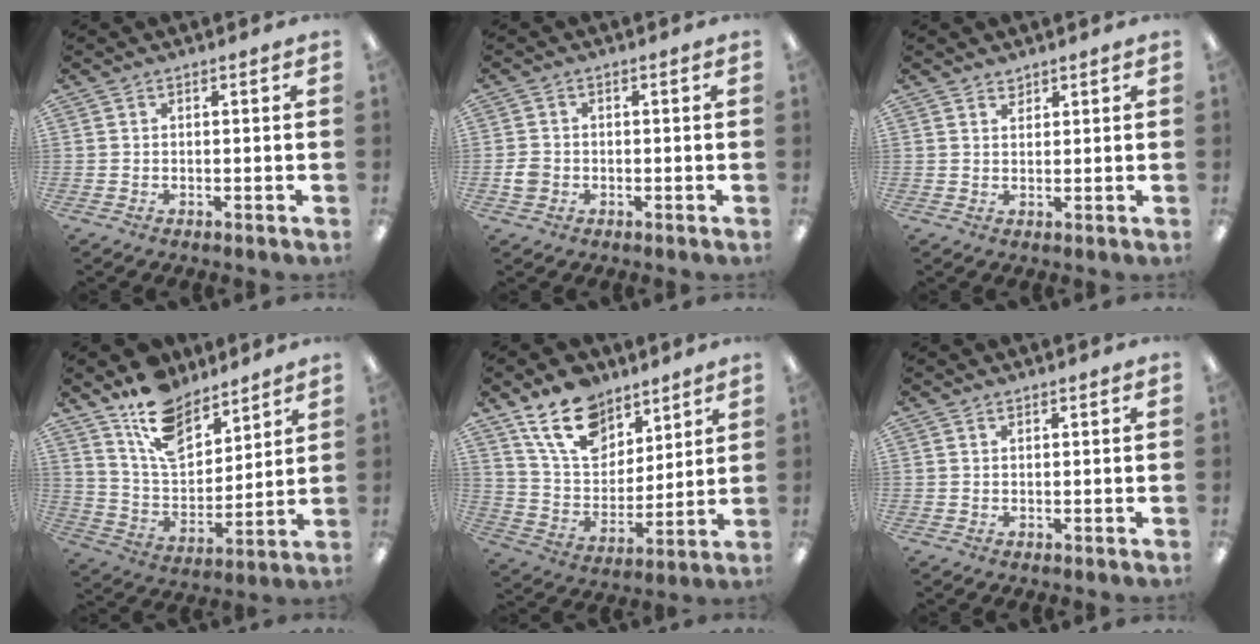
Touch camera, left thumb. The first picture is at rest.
{"total": 2.9, "force": [-0.6, 2.5, 1.3], "torque": [-0.021, 0.006, -0.011]}
{"total": 1.9, "force": [1.7, 0.8, 0.2], "torque": [0.003, -0.006, 0.031]}
{"total": 14.5, "force": [11.0, 7.3, 5.9], "torque": [-0.116, -0.065, 0.208]}
{"total": 17.3, "force": [11.7, 10.1, 7.8], "torque": [-0.145, -0.053, 0.220]}
{"total": 0.6, "force": [0.6, 0.1, 0.1], "torque": [-0.002, 0.001, 0.011]}